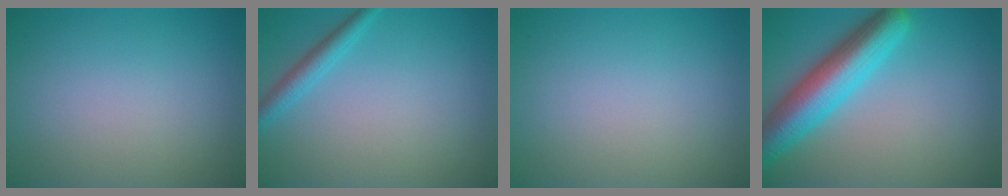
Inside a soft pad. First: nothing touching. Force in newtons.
{"total": 2.0, "press": 2.0, "slide": 0.1}
{"total": 0.0}
{"total": 7.5, "press": 7.5, "slide": 0.3}